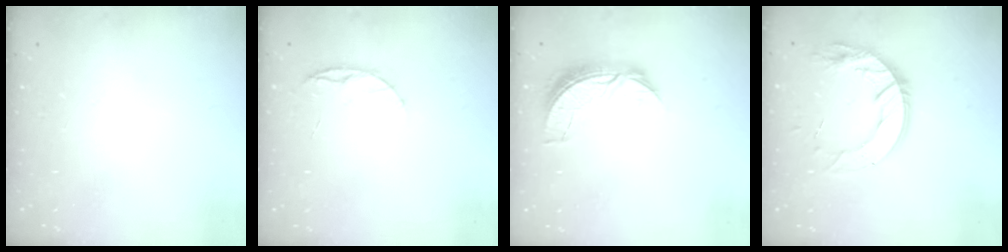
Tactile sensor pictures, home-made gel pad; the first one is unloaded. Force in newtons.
{"total": 5.2, "press": 5.1, "slide": 0.6}
{"total": 7.3, "press": 7.3, "slide": 0.5}
{"total": 13.8, "press": 13.8, "slide": 1.0}